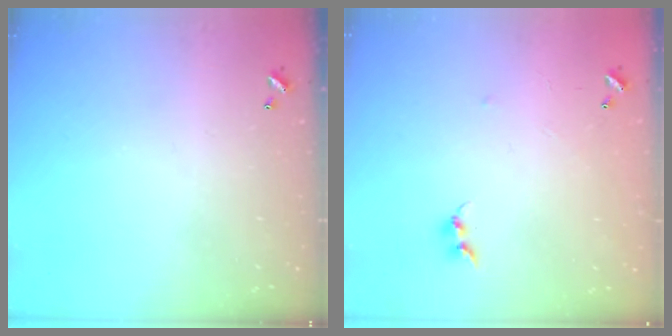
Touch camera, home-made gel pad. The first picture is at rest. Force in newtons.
{"total": 5.1, "press": 5.0, "slide": 0.7}